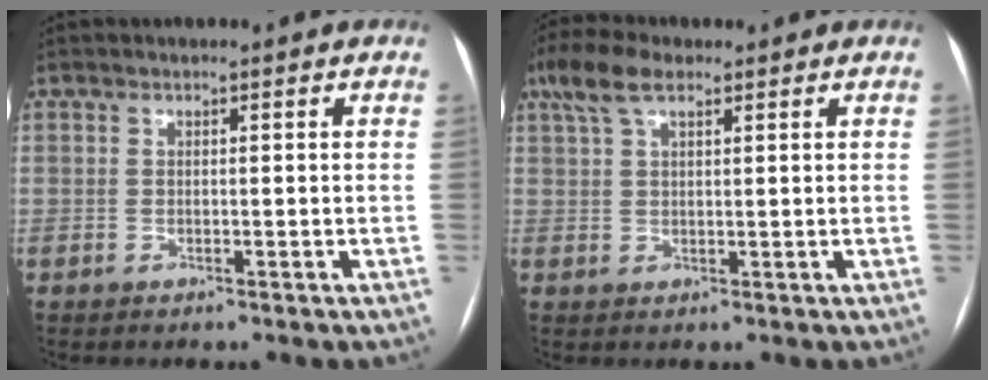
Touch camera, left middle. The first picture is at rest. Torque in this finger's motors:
{"motor_torque": [0.72, -0.79, 0.33, 0.11]}